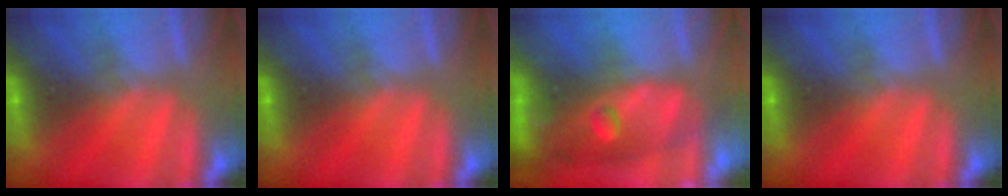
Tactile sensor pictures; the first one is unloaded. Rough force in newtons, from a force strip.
{"total": 0.0}
{"total": 9.8}
{"total": 0.0}